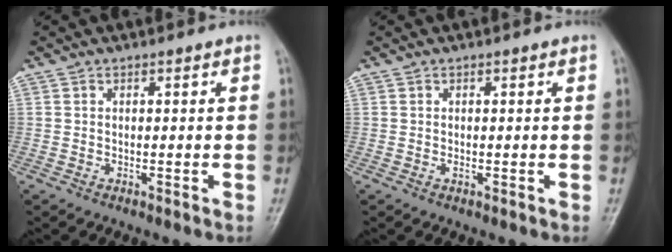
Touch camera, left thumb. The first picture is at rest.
{"total": 0.8, "force": [-0.1, 0.5, 0.6], "torque": [-0.008, 0.001, -0.004]}